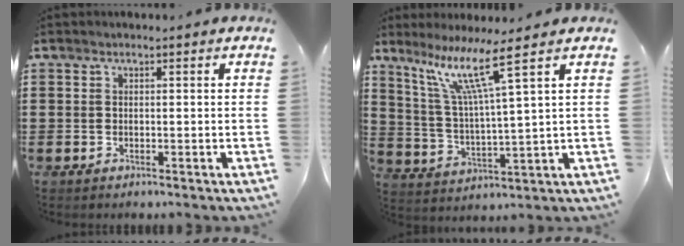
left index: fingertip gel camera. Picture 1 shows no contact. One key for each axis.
{"total": 9.8, "fx": 6.3, "fy": -0.3, "fz": 7.5, "tx": -0.163, "ty": -0.025, "tz": 0.106}